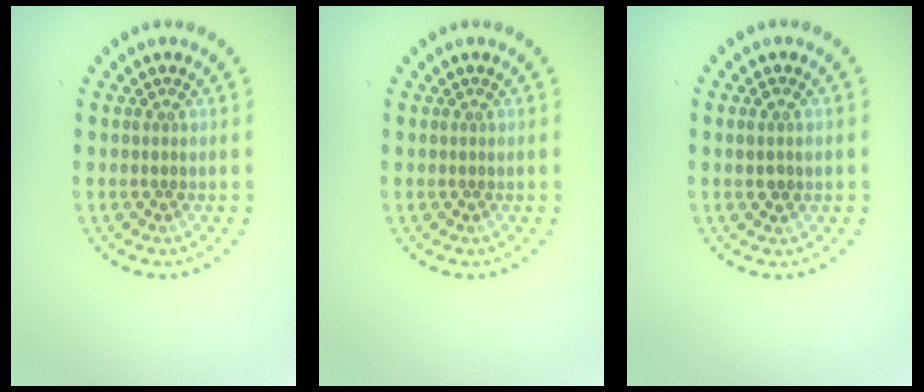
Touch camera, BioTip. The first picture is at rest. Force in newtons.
{"total": 0.0}
{"total": 1.3, "press": 1.3, "slide": 0.2}